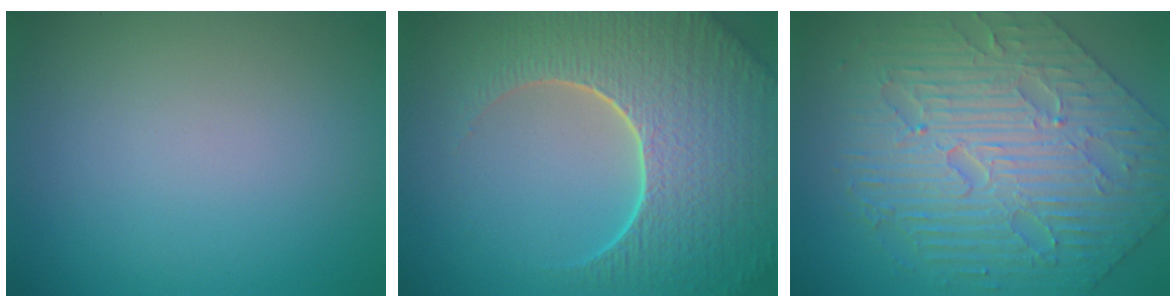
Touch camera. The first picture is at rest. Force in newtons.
{"total": 9.3, "press": 6.6, "slide": 6.5}
{"total": 8.3, "press": 6.7, "slide": 4.8}